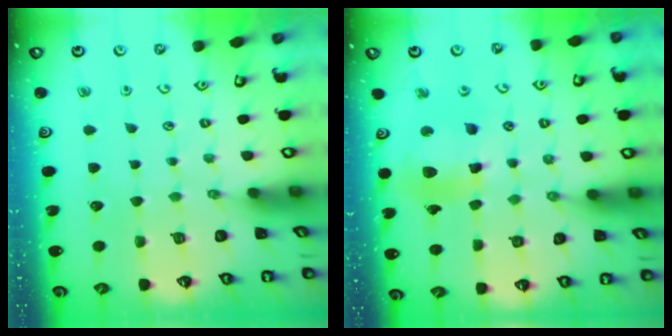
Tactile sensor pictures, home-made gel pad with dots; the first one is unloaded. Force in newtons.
{"total": 11.7, "press": 11.5, "slide": 1.8}